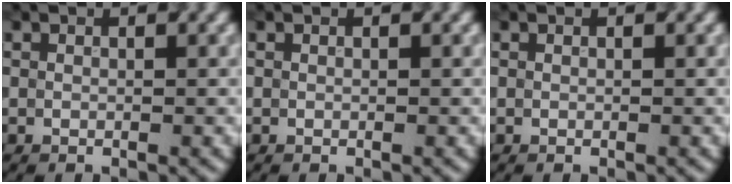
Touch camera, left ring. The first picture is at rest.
{"total": 0.0}
{"total": 0.0}